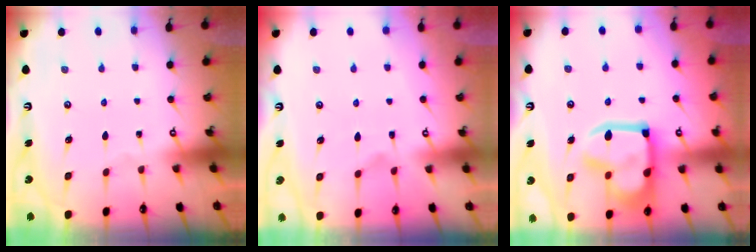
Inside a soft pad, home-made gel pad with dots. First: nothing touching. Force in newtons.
{"total": 1.4, "press": 0.7, "slide": 1.2}
{"total": 21.7, "press": 21.7, "slide": 1.7}